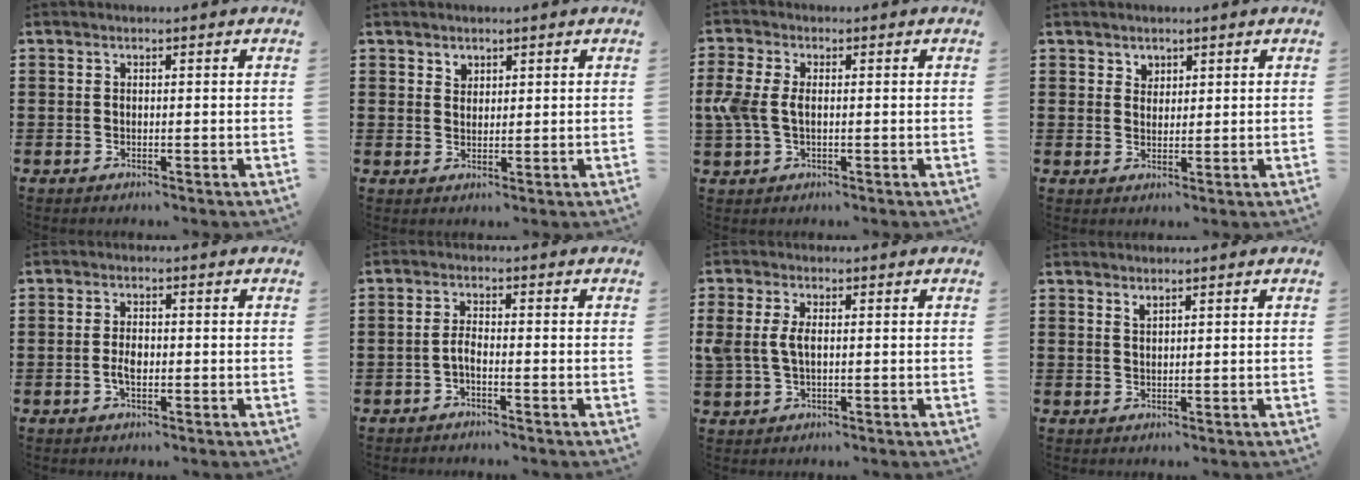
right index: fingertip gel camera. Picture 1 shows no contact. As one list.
[{"total": 1.8, "force": [1.3, 1.1, 0.2], "torque": [-0.008, 0.003, 0.026]}, {"total": 4.3, "force": [-0.2, 2.5, 3.5], "torque": [-0.099, -0.004, -0.012]}, {"total": 2.1, "force": [1.5, 1.5, 0.1], "torque": [-0.008, 0.007, 0.029]}, {"total": 2.5, "force": [-0.6, 1.2, 2.1], "torque": [-0.046, 0.001, -0.014]}, {"total": 1.8, "force": [-1.3, 0.3, 1.3], "torque": [-0.032, 0.001, -0.027]}, {"total": 3.9, "force": [0.2, 2.0, 3.3], "torque": [-0.090, -0.002, -0.004]}, {"total": 1.2, "force": [1.1, 0.2, 0.3], "torque": [-0.009, 0.000, 0.021]}]